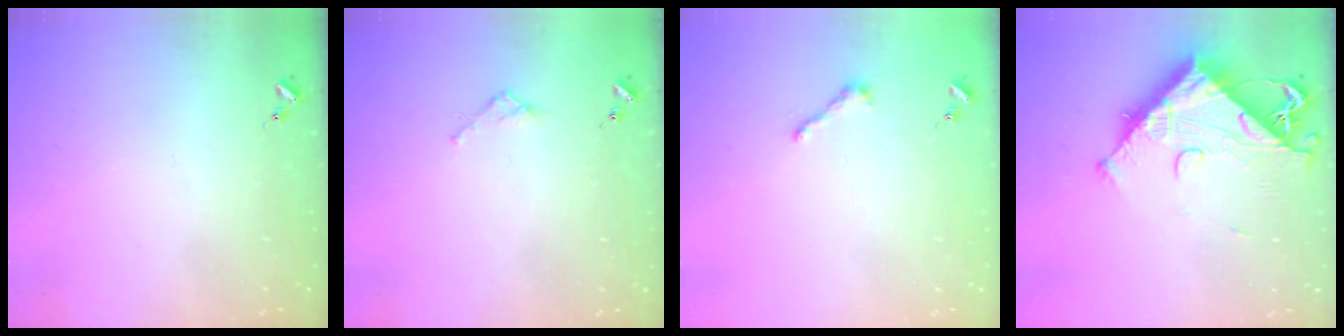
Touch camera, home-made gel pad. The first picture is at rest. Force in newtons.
{"total": 2.4, "press": 2.3, "slide": 0.3}
{"total": 3.9, "press": 3.9, "slide": 0.3}
{"total": 12.7, "press": 12.7, "slide": 1.5}